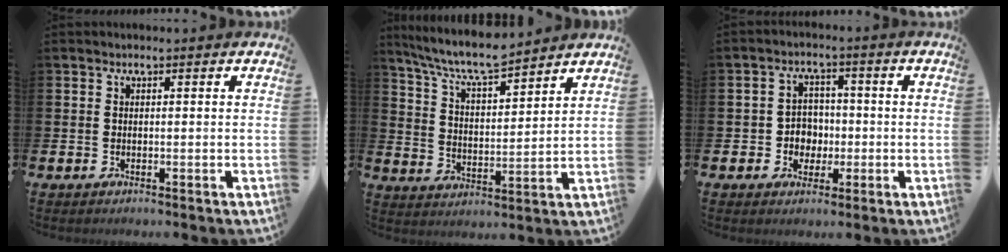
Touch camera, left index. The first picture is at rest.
{"total": 7.7, "force": [7.1, 0.9, 2.8], "torque": [-0.084, -0.039, 0.126]}
{"total": 3.8, "force": [-0.5, 3.6, 1.1], "torque": [-0.023, 0.000, -0.017]}